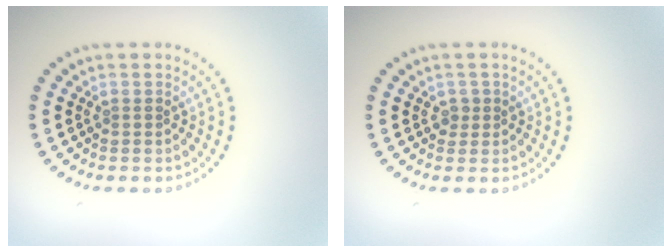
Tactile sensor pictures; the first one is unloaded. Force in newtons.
{"total": 0.9, "press": 0.7, "slide": 0.4}